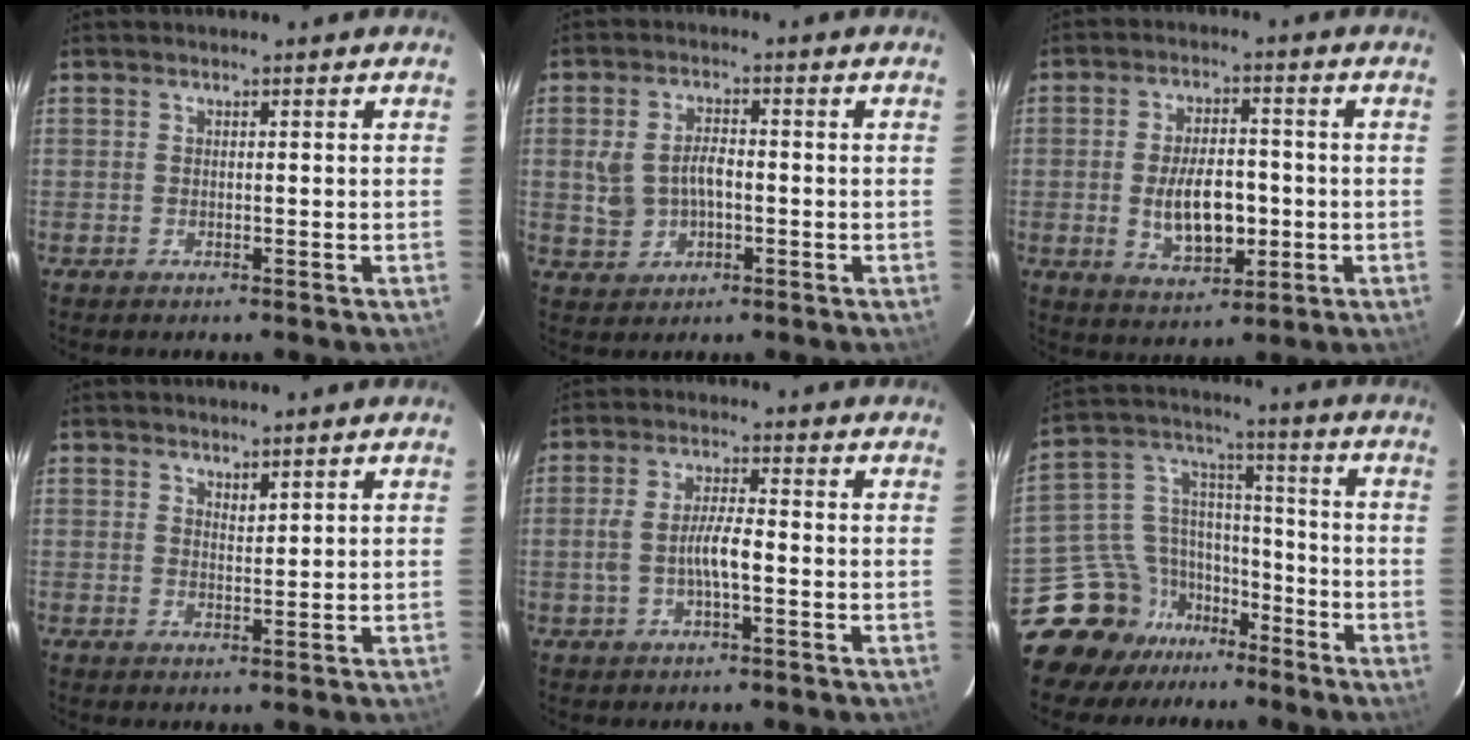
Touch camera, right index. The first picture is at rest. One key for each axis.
{"total": 6.5, "fx": -0.7, "fy": 4.3, "fz": 4.9, "tx": -0.103, "ty": 0.008, "tz": -0.003}
{"total": 10.3, "fx": -1.6, "fy": 5.2, "fz": 8.7, "tx": -0.161, "ty": 0.000, "tz": -0.016}
{"total": 1.6, "fx": 1.3, "fy": 0.5, "fz": 0.7, "tx": -0.008, "ty": 0.000, "tz": 0.024}
{"total": 6.0, "fx": -1.4, "fy": 1.5, "fz": 5.6, "tx": -0.111, "ty": 0.005, "tz": -0.024}
{"total": 13.7, "fx": -10.4, "fy": 8.6, "fz": 2.5, "tx": -0.074, "ty": 0.069, "tz": -0.177}